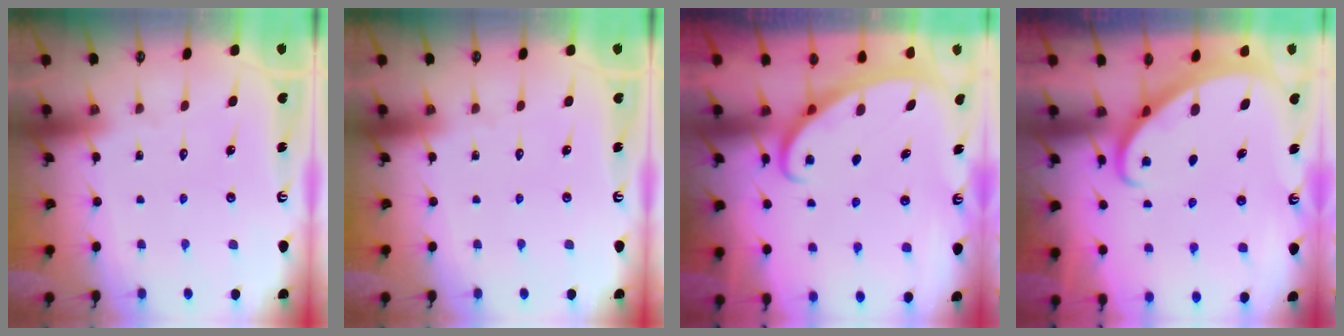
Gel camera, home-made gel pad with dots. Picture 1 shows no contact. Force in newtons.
{"total": 0.0}
{"total": 2.5, "press": 2.5, "slide": 0.4}
{"total": 2.0, "press": 1.9, "slide": 0.2}